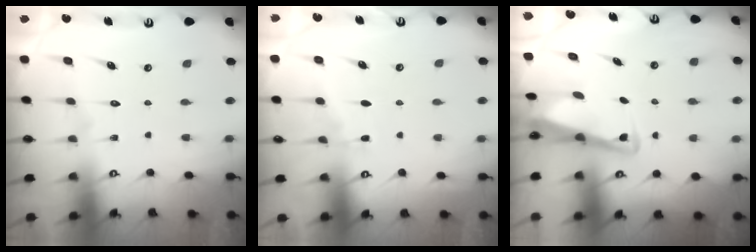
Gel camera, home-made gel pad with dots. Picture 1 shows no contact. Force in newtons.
{"total": 2.5, "press": 2.4, "slide": 0.4}
{"total": 3.5, "press": 3.4, "slide": 0.8}